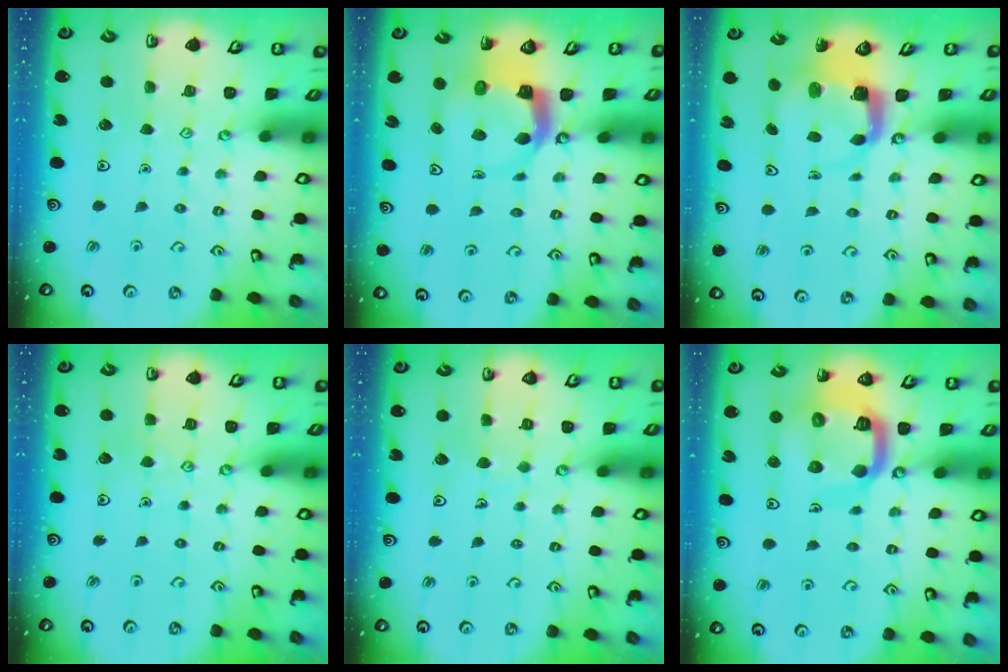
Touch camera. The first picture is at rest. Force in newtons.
{"total": 5.3, "press": 5.3, "slide": 0.7}
{"total": 5.3, "press": 5.3, "slide": 0.8}
{"total": 4.5, "press": 4.4, "slide": 0.4}
{"total": 2.3, "press": 2.3, "slide": 0.1}
{"total": 15.6, "press": 15.5, "slide": 1.8}